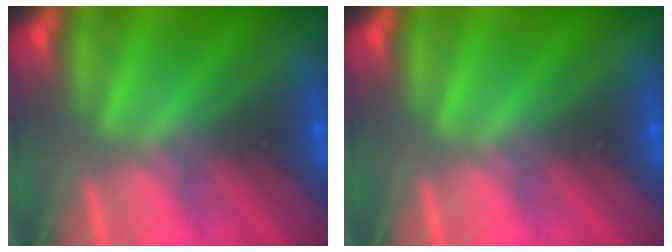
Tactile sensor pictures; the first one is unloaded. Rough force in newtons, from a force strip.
{"total": 0.0}